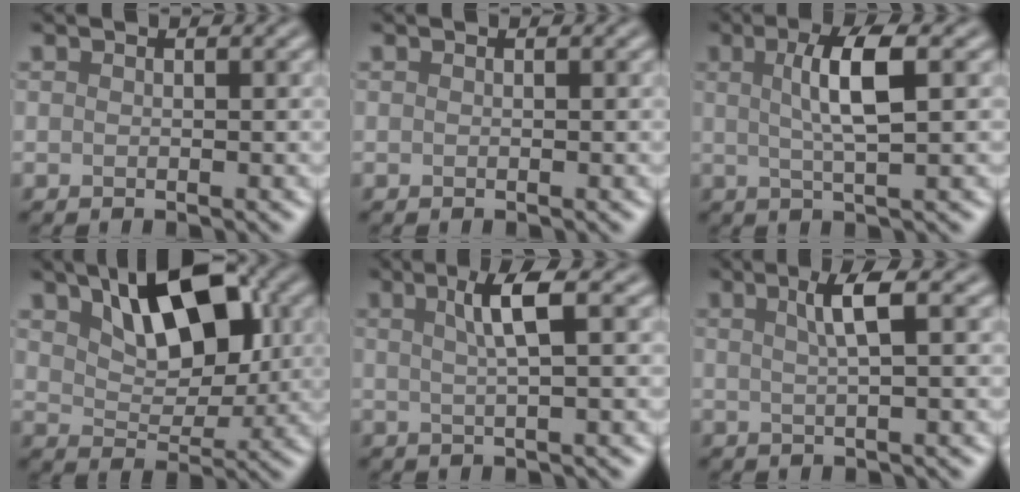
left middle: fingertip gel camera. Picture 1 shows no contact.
{"total": 0.0}
{"total": 4.4, "force": [0.6, 0.8, 4.3], "torque": [-0.082, 0.007, 0.017]}
{"total": 7.9, "force": [3.1, 4.2, 5.9], "torque": [-0.103, 0.012, 0.052]}
{"total": 3.4, "force": [0.7, 0.5, 3.2], "torque": [-0.055, 0.007, 0.019]}
{"total": 2.8, "force": [0.6, 0.5, 2.7], "torque": [-0.043, 0.009, 0.016]}